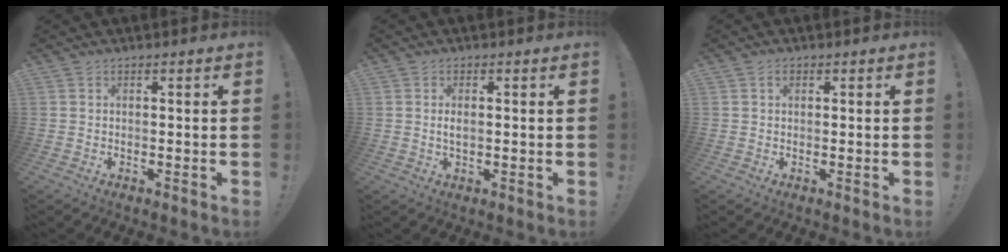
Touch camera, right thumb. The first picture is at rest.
{"total": 2.2, "force": [0.1, 0.9, 2.0], "torque": [-0.030, 0.001, 0.000]}
{"total": 0.9, "force": [0.4, 0.7, 0.5], "torque": [-0.004, 0.000, 0.005]}